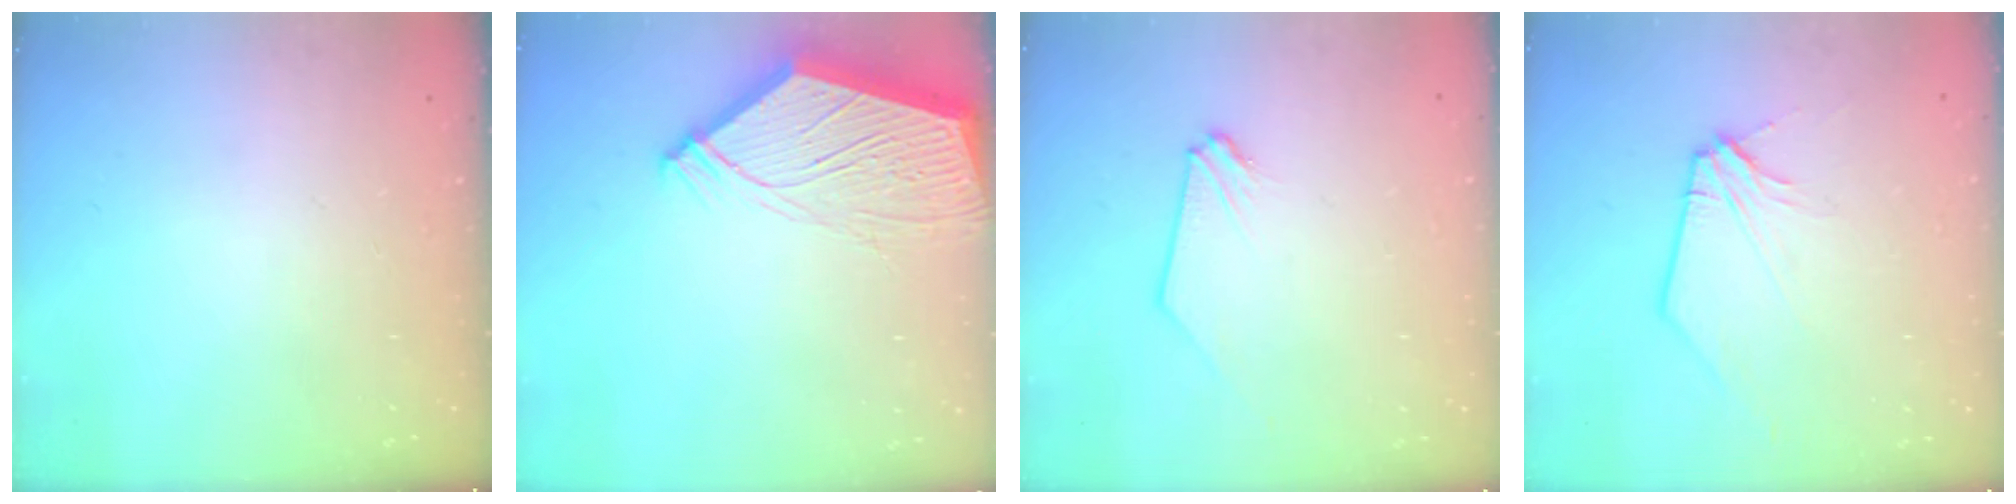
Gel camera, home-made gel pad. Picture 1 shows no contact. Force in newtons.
{"total": 13.6, "press": 13.6, "slide": 1.1}
{"total": 0.0}
{"total": 2.9, "press": 2.8, "slide": 0.5}